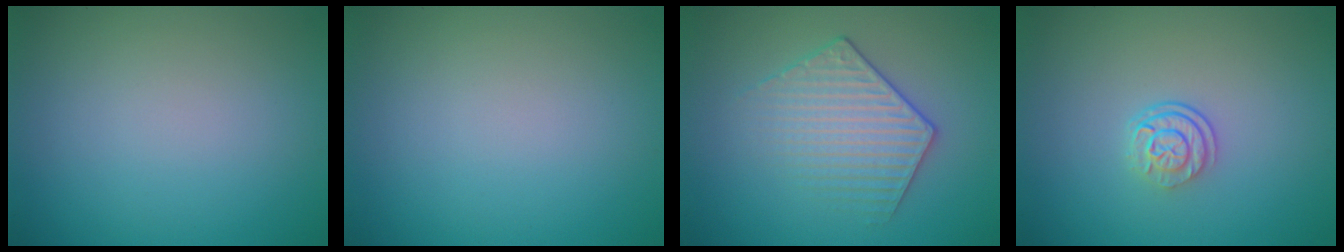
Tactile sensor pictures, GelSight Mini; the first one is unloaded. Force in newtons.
{"total": 0.0}
{"total": 3.4, "press": 3.2, "slide": 1.2}
{"total": 2.5, "press": 1.8, "slide": 1.8}